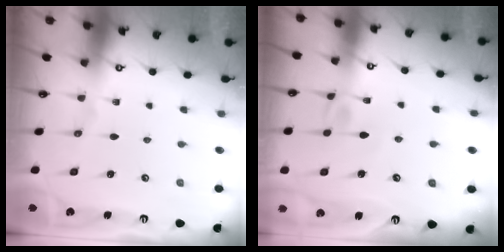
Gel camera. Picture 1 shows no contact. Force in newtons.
{"total": 4.3, "press": 4.3, "slide": 0.2}